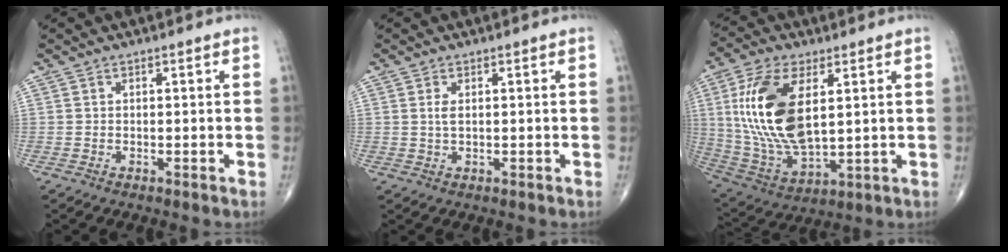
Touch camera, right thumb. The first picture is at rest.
{"total": 1.8, "force": [0.4, 0.8, 1.6], "torque": [-0.037, 0.001, 0.011]}
{"total": 19.5, "force": [4.1, 9.6, 16.5], "torque": [-0.334, -0.020, 0.085]}